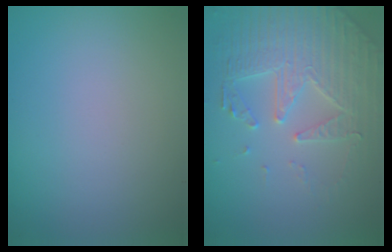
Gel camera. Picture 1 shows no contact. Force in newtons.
{"total": 4.4, "press": 4.2, "slide": 1.3}